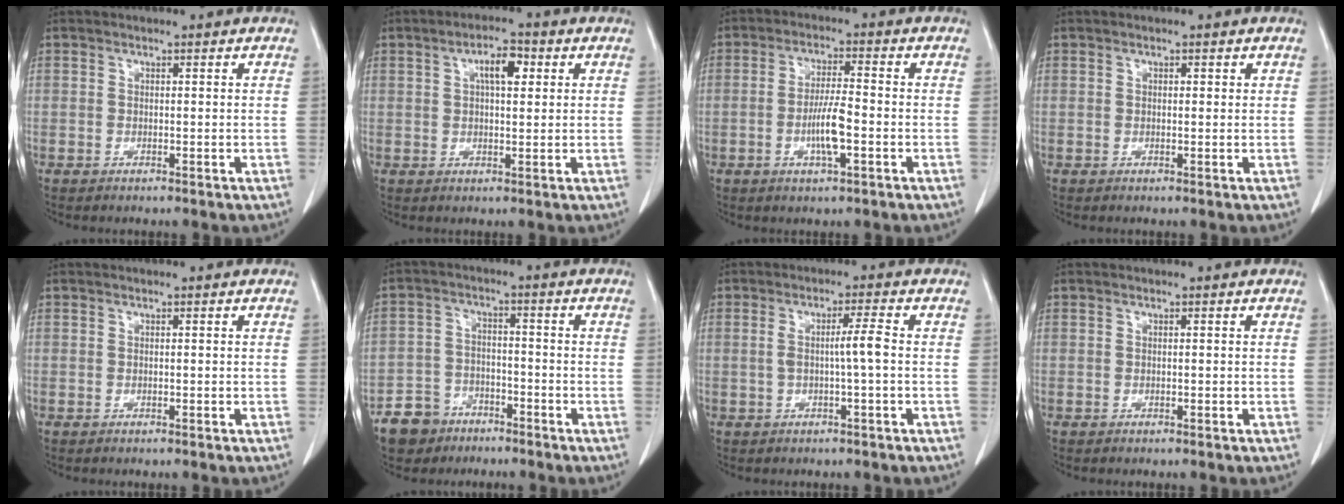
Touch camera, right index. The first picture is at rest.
{"total": 5.3, "force": [1.7, 2.1, 4.6], "torque": [-0.084, 0.012, 0.030]}
{"total": 6.5, "force": [-1.8, 1.3, 6.1], "torque": [-0.120, 0.002, -0.030]}
{"total": 1.1, "force": [0.3, 0.7, 0.8], "torque": [-0.020, 0.002, 0.005]}
{"total": 0.0}
{"total": 7.8, "force": [-5.3, 5.5, 1.6], "torque": [-0.040, 0.008, -0.092]}
{"total": 4.2, "force": [-0.3, 0.0, 4.2], "torque": [-0.079, 0.008, 0.000]}
{"total": 0.0}